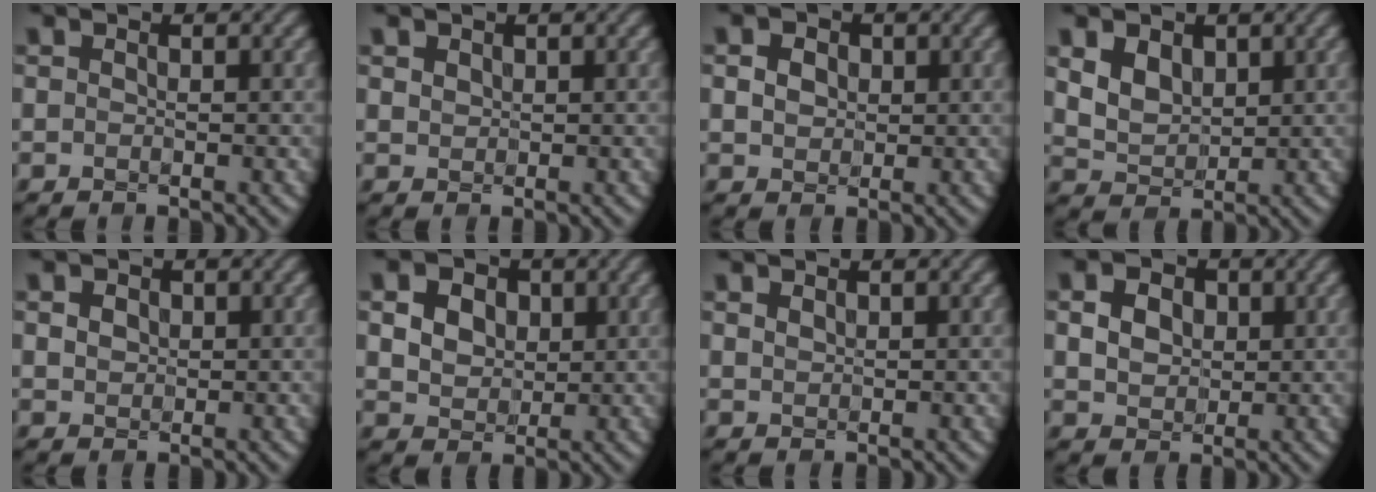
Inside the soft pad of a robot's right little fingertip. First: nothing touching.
{"total": 1.1, "force": [0.6, 0.9, 0.4], "torque": [-0.020, -0.003, 0.026]}
{"total": 2.9, "force": [0.6, 2.3, 1.6], "torque": [-0.042, 0.010, 0.006]}
{"total": 2.8, "force": [0.7, 2.2, 1.6], "torque": [-0.051, -0.010, 0.022]}
{"total": 1.7, "force": [0.4, 1.5, 0.8], "torque": [-0.031, 0.003, 0.011]}
{"total": 8.3, "force": [3.0, 6.4, 4.4], "torque": [-0.104, 0.024, 0.041]}
{"total": 0.9, "force": [0.5, 0.6, 0.4], "torque": [-0.014, 0.003, 0.017]}
{"total": 4.6, "force": [1.0, 3.6, 2.6], "torque": [-0.073, 0.013, 0.018]}